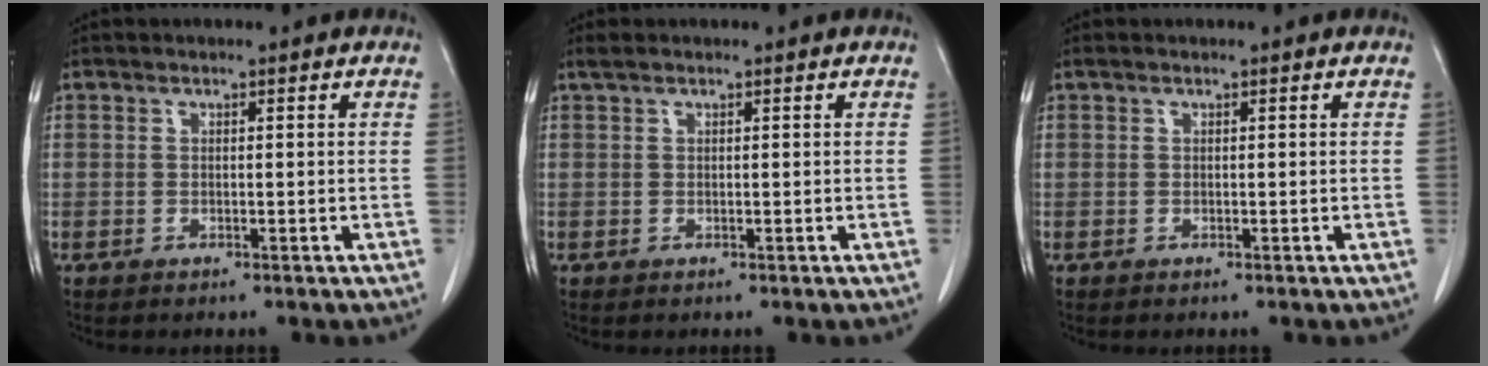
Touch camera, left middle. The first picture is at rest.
{"total": 0.9, "force": [0.7, 0.2, 0.5], "torque": [-0.017, 0.013, 0.016]}
{"total": 0.0}